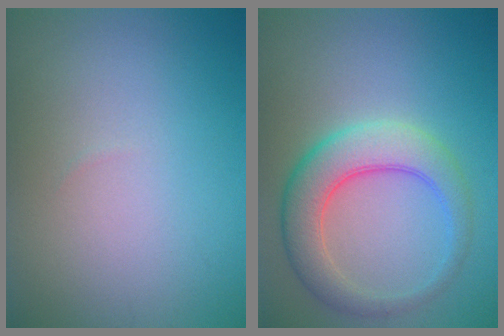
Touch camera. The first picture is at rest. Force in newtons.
{"total": 5.4, "press": 5.4, "slide": 0.1}